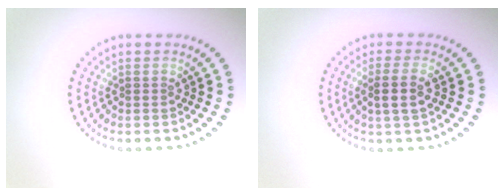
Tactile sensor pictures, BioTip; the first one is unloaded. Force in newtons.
{"total": 2.4, "press": 2.1, "slide": 1.1}